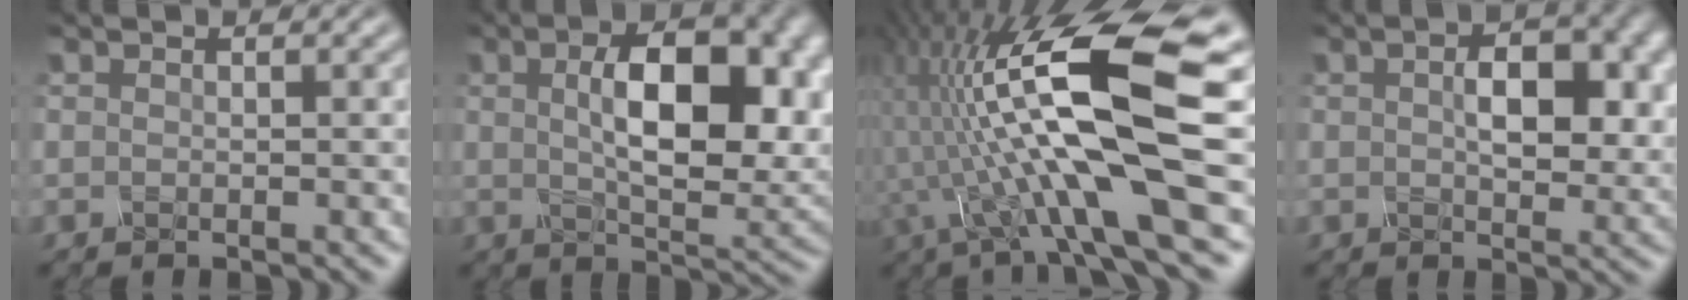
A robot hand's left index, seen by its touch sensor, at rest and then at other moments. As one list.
[{"total": 10.9, "force": [1.4, 5.4, 9.4], "torque": [-0.133, 0.002, 0.025]}, {"total": 12.6, "force": [-0.9, 3.2, 12.2], "torque": [-0.224, 0.011, -0.021]}, {"total": 6.0, "force": [0.7, 3.3, 4.9], "torque": [-0.079, -0.001, 0.014]}]